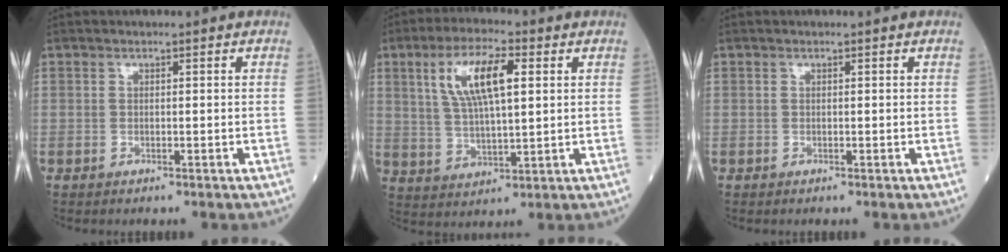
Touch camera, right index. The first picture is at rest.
{"total": 10.4, "force": [3.4, 2.8, 9.4], "torque": [-0.187, 0.012, 0.067]}
{"total": 0.0}